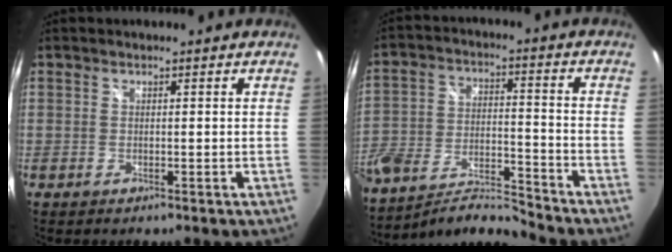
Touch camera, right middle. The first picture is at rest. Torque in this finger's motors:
{"motor_torque": [1.07, -1.07, 0.49, 0.21]}